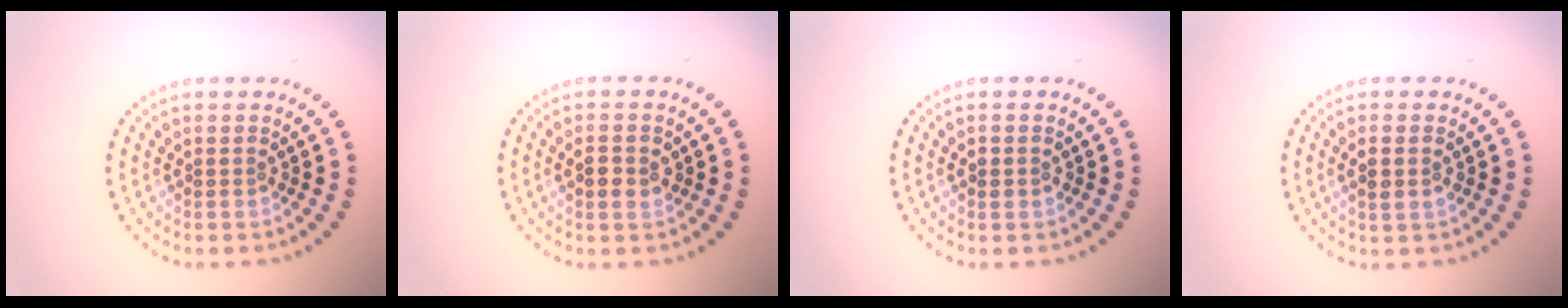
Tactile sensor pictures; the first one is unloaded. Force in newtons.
{"total": 2.1, "press": 2.0, "slide": 0.3}
{"total": 1.2, "press": 1.2, "slide": 0.0}
{"total": 1.8, "press": 1.7, "slide": 0.6}